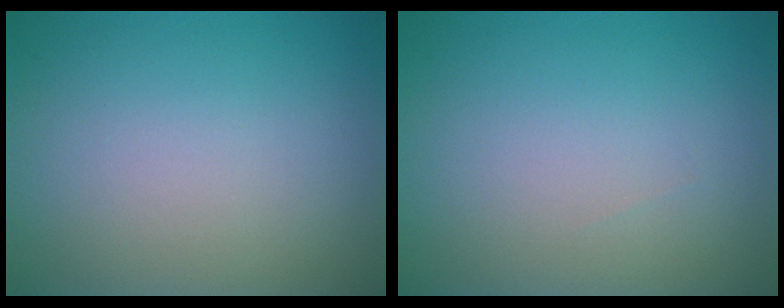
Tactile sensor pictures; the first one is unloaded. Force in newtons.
{"total": 0.0}